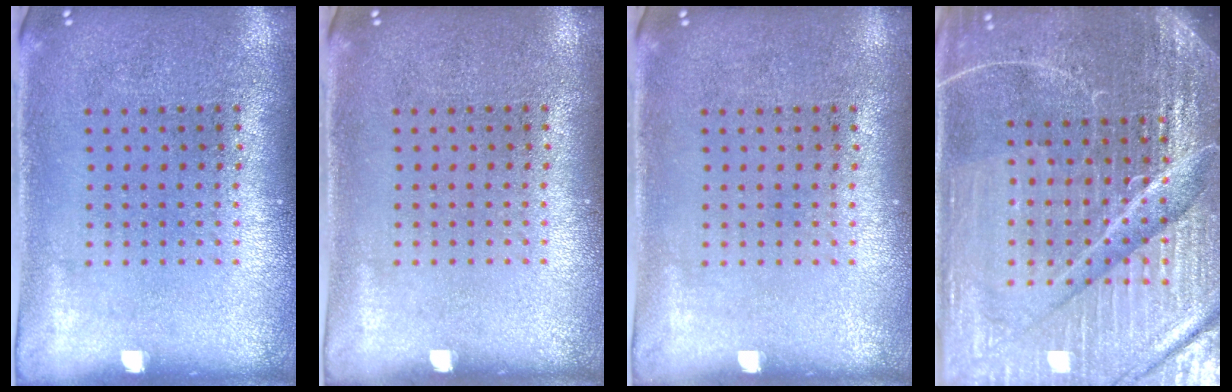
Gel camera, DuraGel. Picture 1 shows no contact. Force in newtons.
{"total": 0.0}
{"total": 0.0}
{"total": 6.5, "press": 5.8, "slide": 3.0}